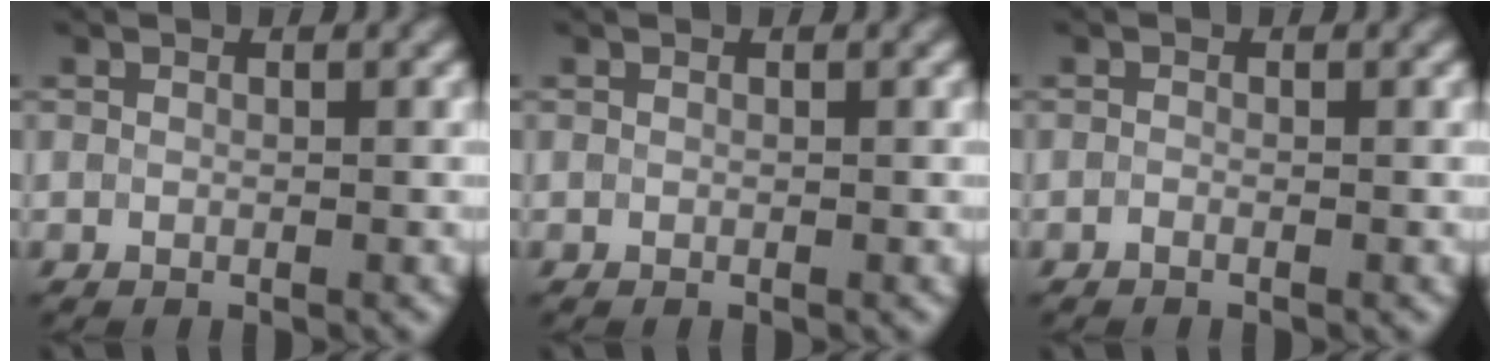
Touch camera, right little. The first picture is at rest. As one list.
[{"total": 0.0}, {"total": 0.7, "force": [-0.7, -0.1, -0.3], "torque": [0.001, -0.002, -0.013]}]